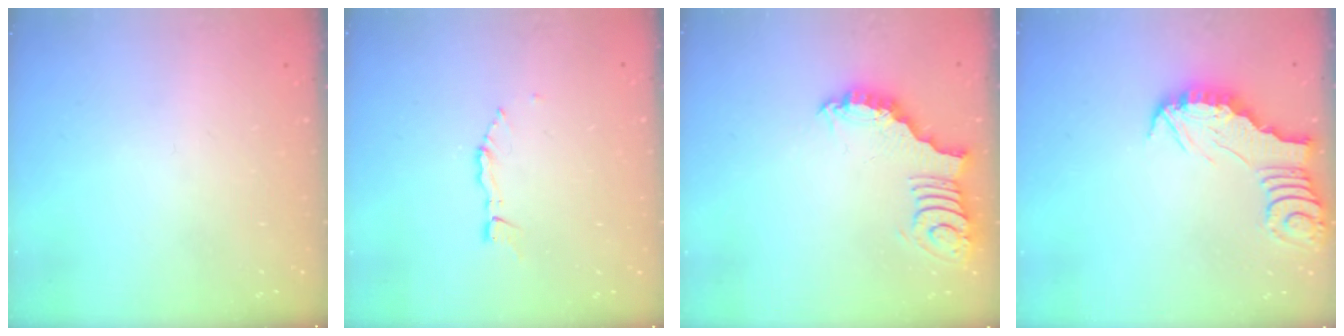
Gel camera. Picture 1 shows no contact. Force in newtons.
{"total": 2.9, "press": 2.8, "slide": 0.3}
{"total": 3.4, "press": 3.3, "slide": 0.4}
{"total": 2.7, "press": 2.7, "slide": 0.2}